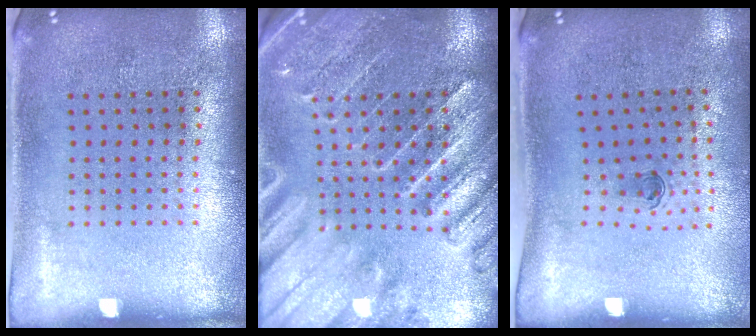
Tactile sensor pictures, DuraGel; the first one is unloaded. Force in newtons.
{"total": 3.0, "press": 2.9, "slide": 0.8}
{"total": 0.6, "press": 0.3, "slide": 0.5}